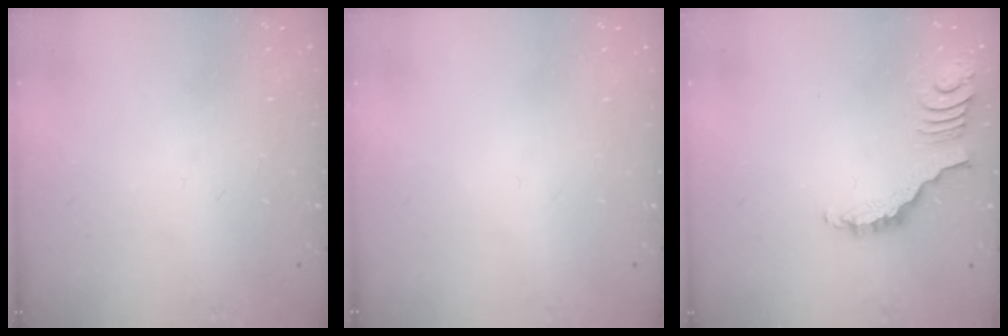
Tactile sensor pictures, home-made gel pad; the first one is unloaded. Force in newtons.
{"total": 0.0}
{"total": 3.0, "press": 2.9, "slide": 0.5}